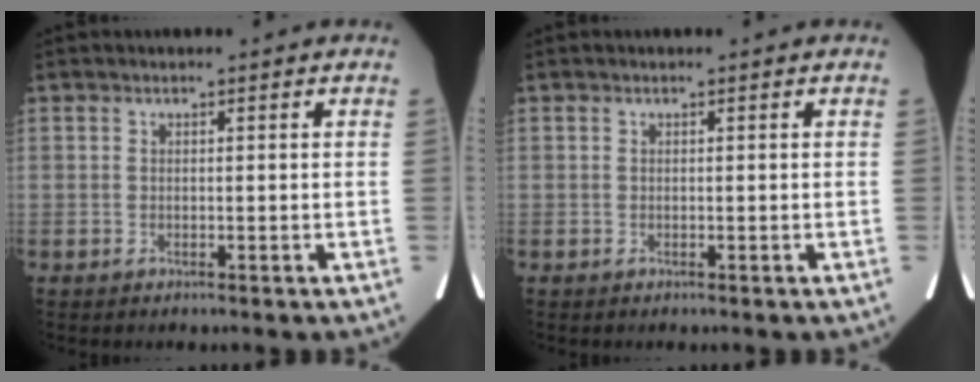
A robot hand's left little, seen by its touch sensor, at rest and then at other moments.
{"total": 0.0}